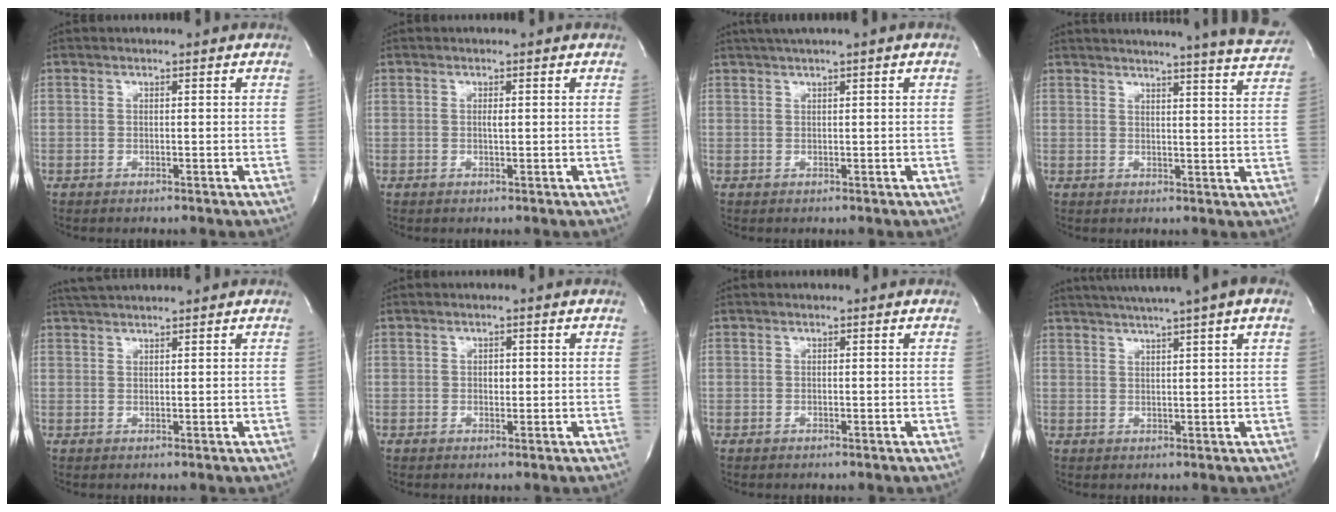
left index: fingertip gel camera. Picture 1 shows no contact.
{"total": 0.7, "force": [0.1, 0.1, 0.7], "torque": [-0.016, -0.002, 0.001]}
{"total": 3.3, "force": [2.2, -0.4, 2.4], "torque": [-0.046, 0.018, 0.041]}
{"total": 18.9, "force": [17.7, -0.1, 6.7], "torque": [-0.095, -0.059, 0.198]}
{"total": 4.0, "force": [3.8, -0.4, 1.3], "torque": [-0.021, 0.027, 0.071]}
{"total": 1.1, "force": [0.0, 0.8, 0.8], "torque": [-0.011, 0.001, 0.000]}
{"total": 0.0}
{"total": 12.3, "force": [9.1, -0.4, 8.3], "torque": [-0.137, 0.038, 0.116]}